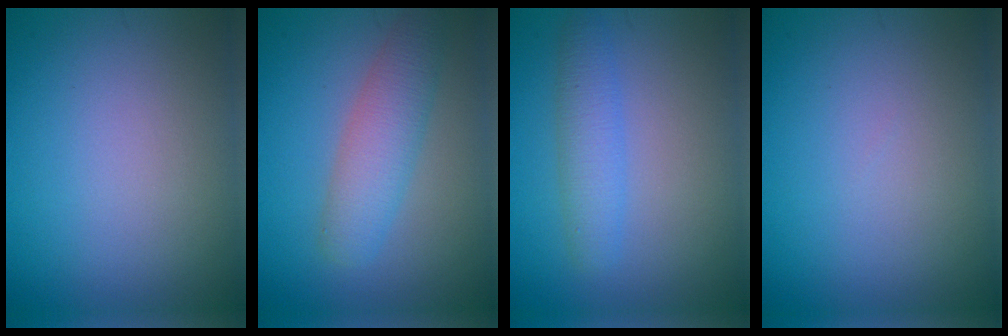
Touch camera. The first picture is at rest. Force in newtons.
{"total": 4.1, "press": 4.1, "slide": 0.2}
{"total": 2.7, "press": 2.7, "slide": 0.2}
{"total": 0.0}